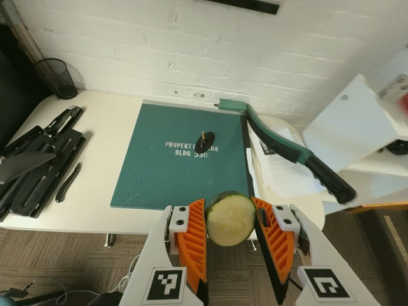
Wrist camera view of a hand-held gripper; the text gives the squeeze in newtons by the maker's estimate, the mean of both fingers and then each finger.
{"total": 9.1, "left": 9.3, "right": 8.8}